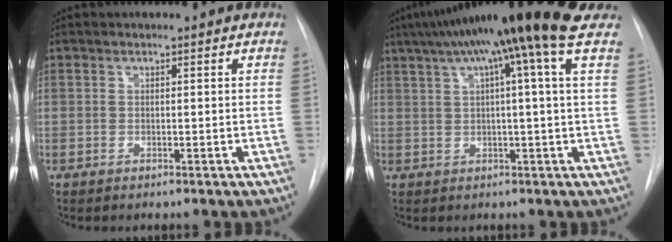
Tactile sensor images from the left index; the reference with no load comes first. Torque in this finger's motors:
{"motor_torque": [1.06, -1.08, 0.82, 0.21]}